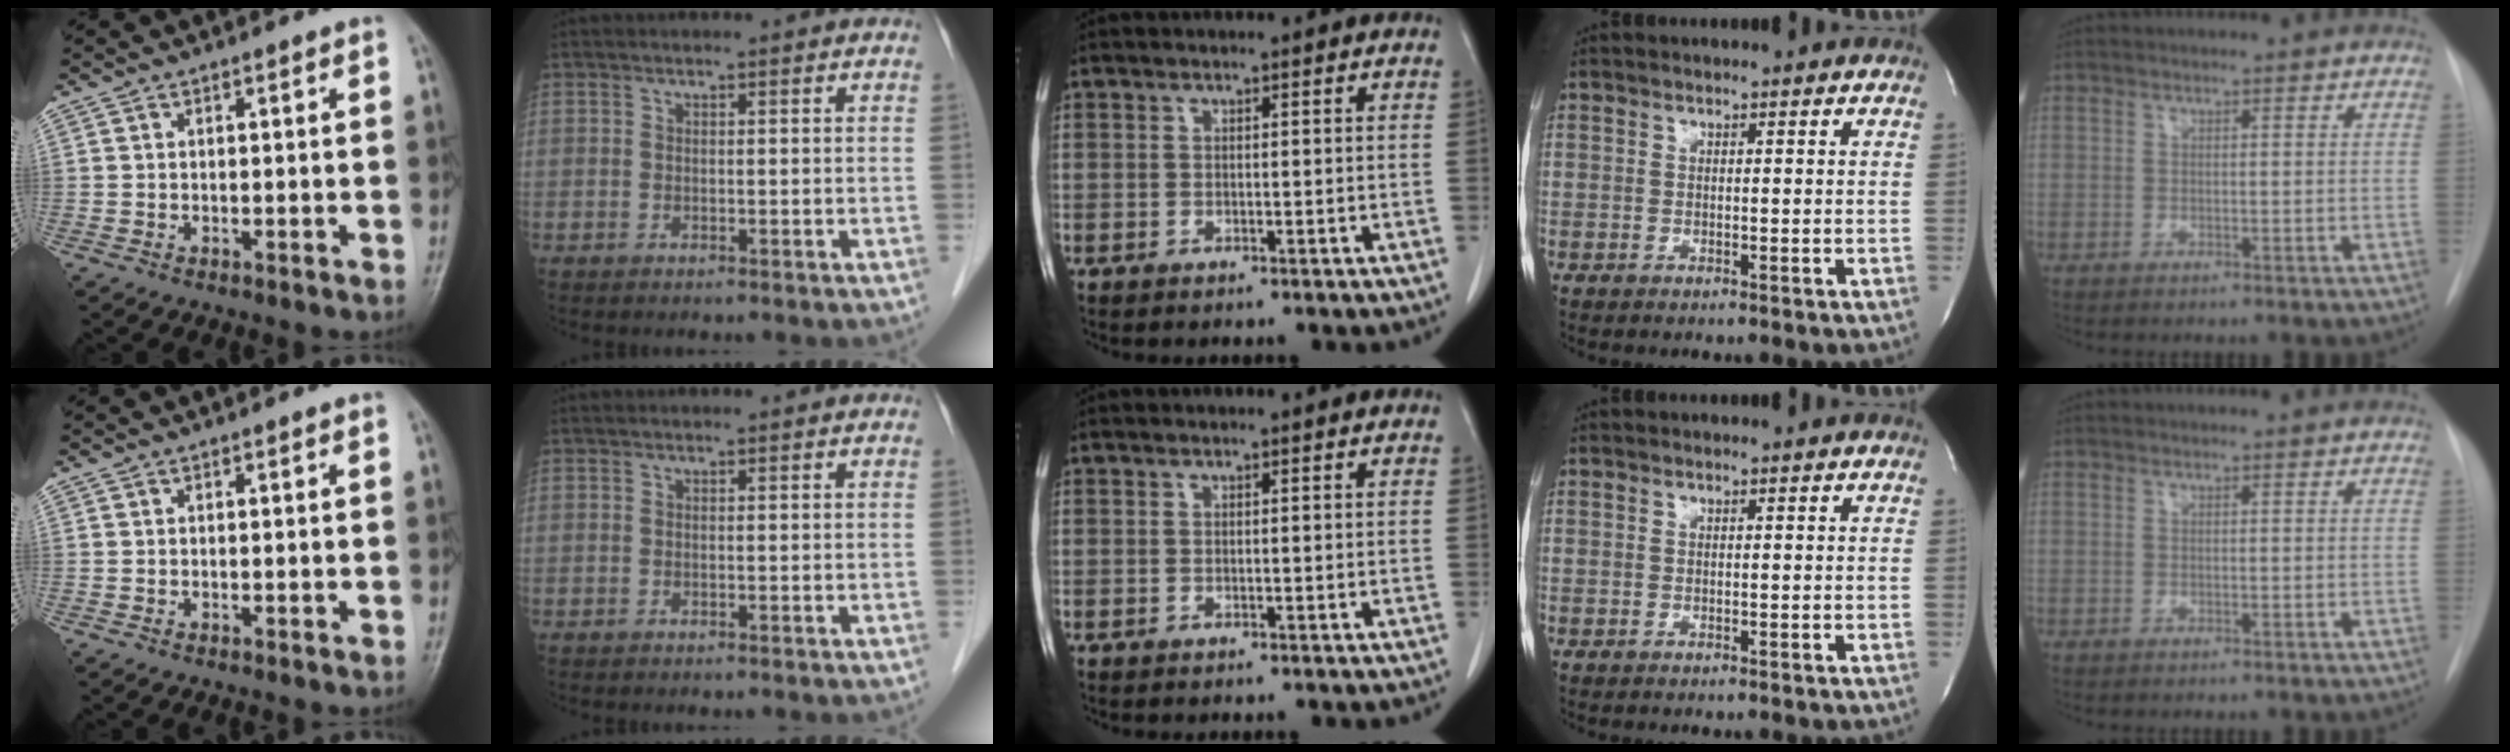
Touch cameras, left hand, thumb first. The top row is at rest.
{}